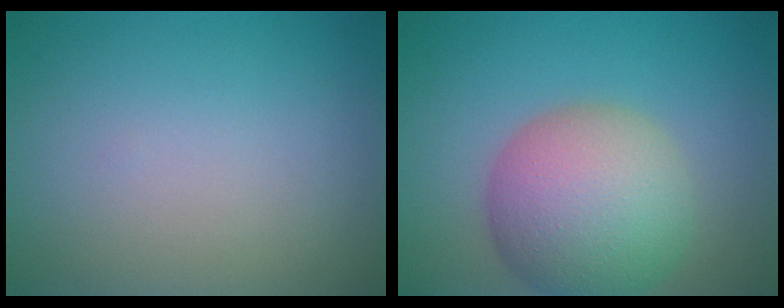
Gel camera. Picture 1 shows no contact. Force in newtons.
{"total": 9.0, "press": 9.0, "slide": 0.4}